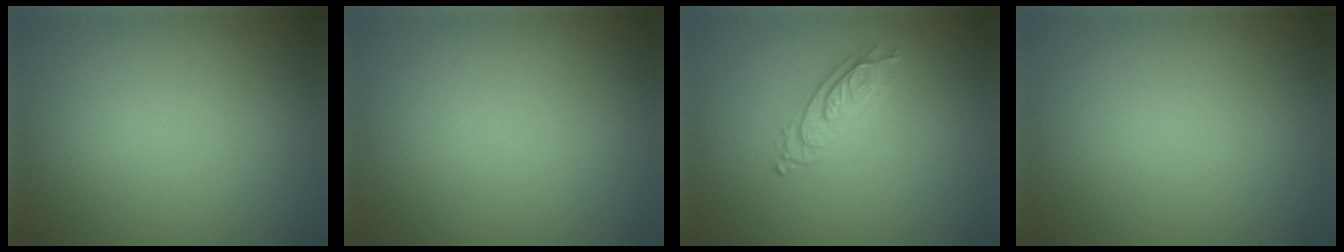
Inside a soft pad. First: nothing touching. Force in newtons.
{"total": 0.0}
{"total": 2.2, "press": 2.0, "slide": 0.7}
{"total": 0.0}